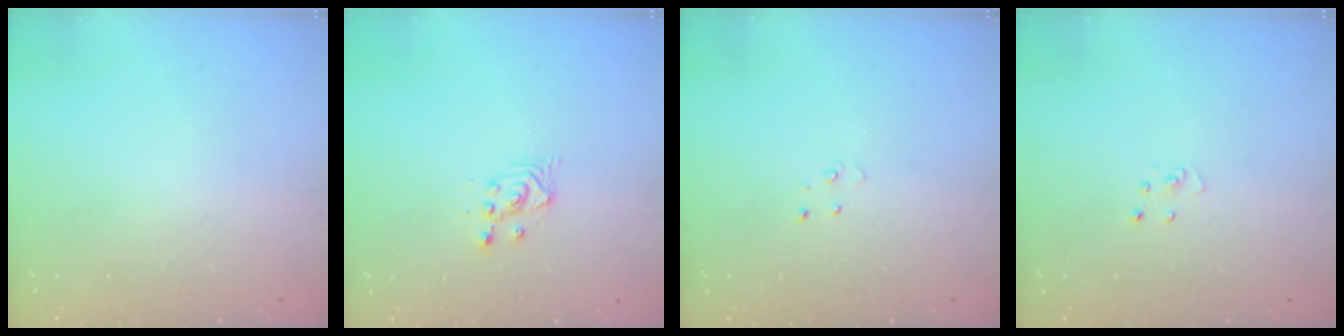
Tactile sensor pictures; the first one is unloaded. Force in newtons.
{"total": 2.4, "press": 2.4, "slide": 0.2}
{"total": 3.0, "press": 2.9, "slide": 0.3}
{"total": 2.5, "press": 2.5, "slide": 0.3}